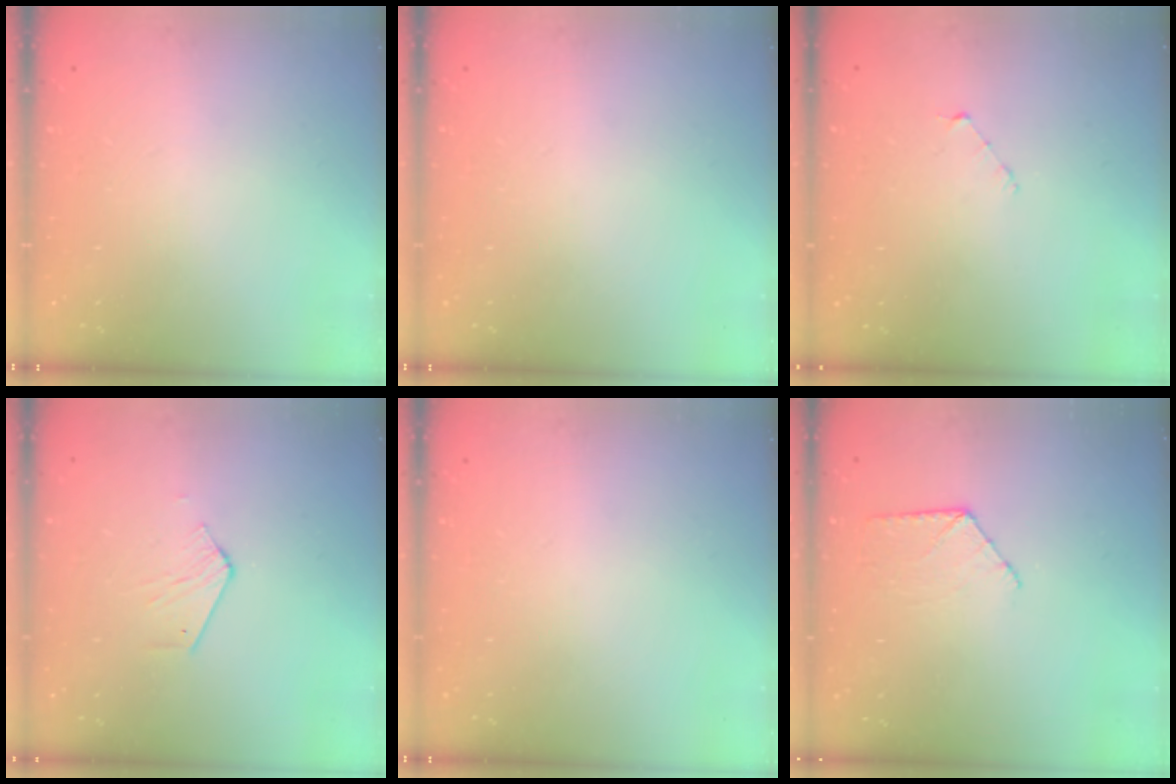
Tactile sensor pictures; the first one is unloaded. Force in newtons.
{"total": 0.0}
{"total": 3.6, "press": 3.5, "slide": 0.3}
{"total": 2.6, "press": 2.6, "slide": 0.1}
{"total": 0.0}
{"total": 6.4, "press": 6.4, "slide": 0.6}